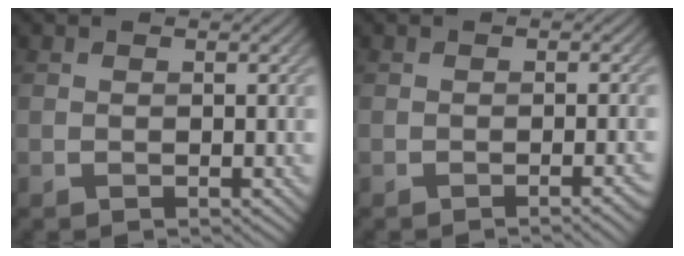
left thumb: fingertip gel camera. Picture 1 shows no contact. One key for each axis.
{"total": 1.8, "fx": -0.8, "fy": 0.4, "fz": 1.5, "tx": -0.012, "ty": 0.006, "tz": -0.018}